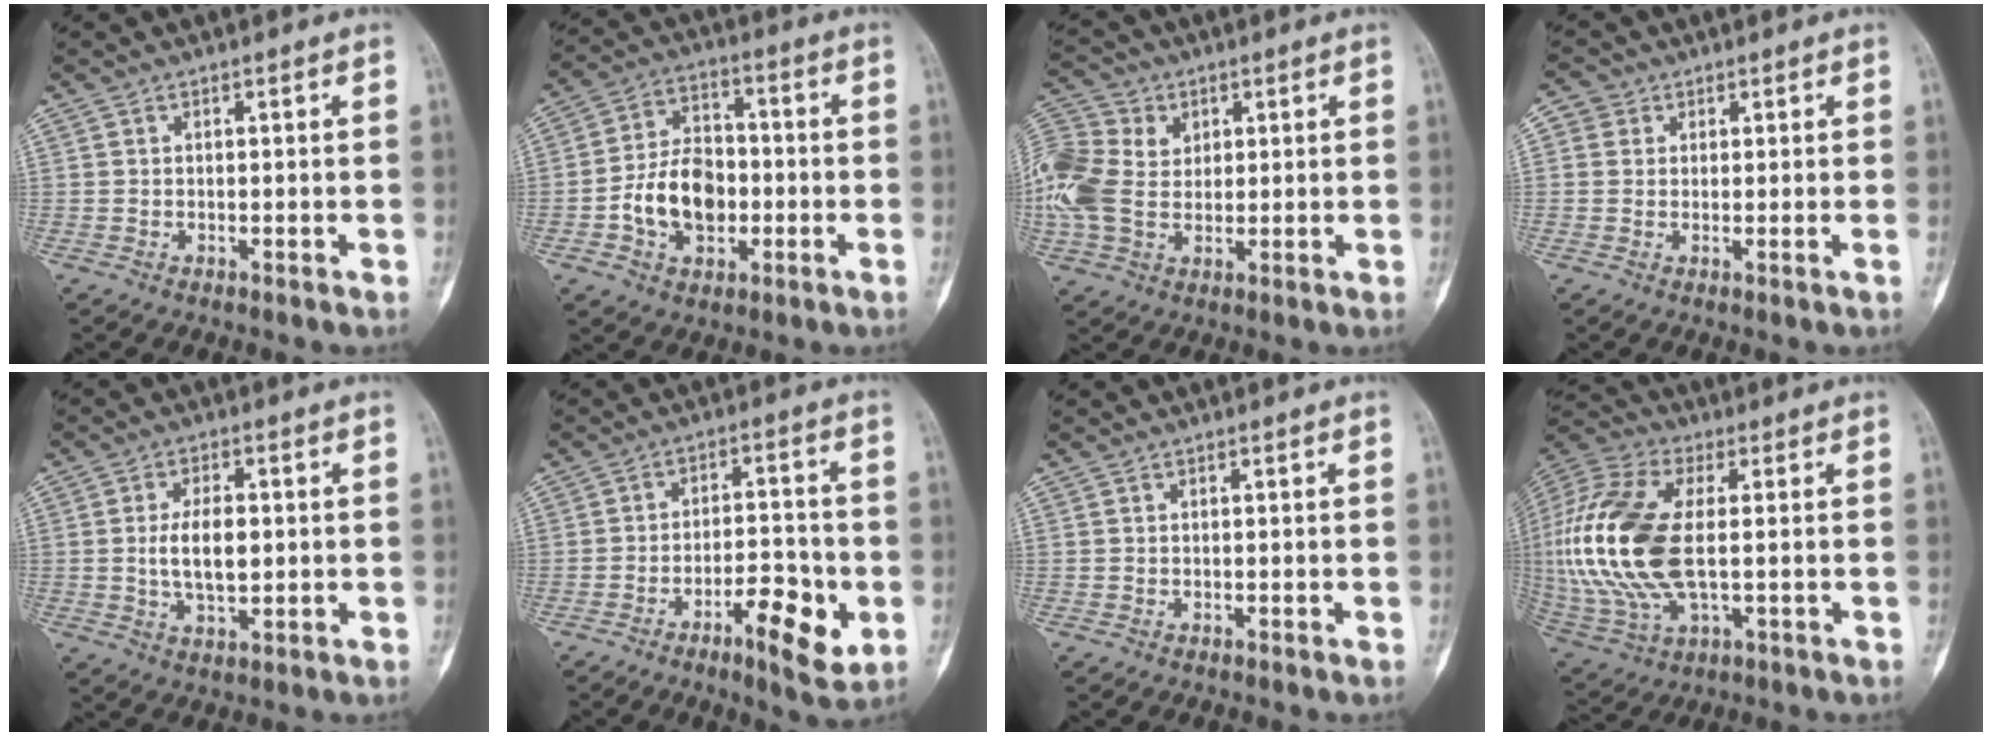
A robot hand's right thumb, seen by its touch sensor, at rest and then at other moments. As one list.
[{"total": 12.4, "force": [-2.6, 8.6, 8.6], "torque": [-0.131, 0.027, -0.048]}, {"total": 16.4, "force": [2.7, 12.6, 10.2], "torque": [-0.243, 0.019, 0.050]}, {"total": 2.3, "force": [0.9, 2.1, 0.6], "torque": [0.003, -0.001, 0.004]}, {"total": 7.6, "force": [0.2, 4.0, 6.5], "torque": [-0.106, -0.004, 0.006]}, {"total": 10.3, "force": [-4.0, 3.7, 8.7], "torque": [-0.124, 0.022, -0.060]}, {"total": 0.0}, {"total": 22.7, "force": [0.6, 11.5, 19.6], "torque": [-0.444, -0.003, 0.012]}]